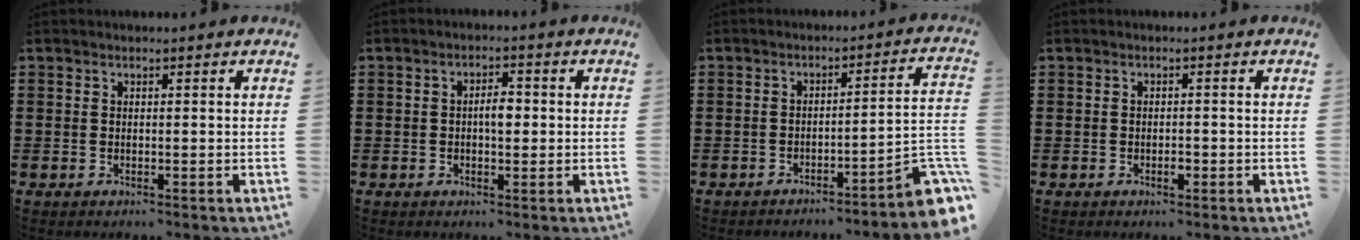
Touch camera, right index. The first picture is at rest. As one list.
[{"total": 3.0, "force": [-0.1, 1.2, 2.7], "torque": [-0.044, 0.002, -0.006]}, {"total": 4.6, "force": [-3.0, -0.2, 3.5], "torque": [-0.053, -0.028, -0.061]}, {"total": 1.4, "force": [-0.6, 0.6, 1.1], "torque": [-0.022, -0.003, -0.011]}]